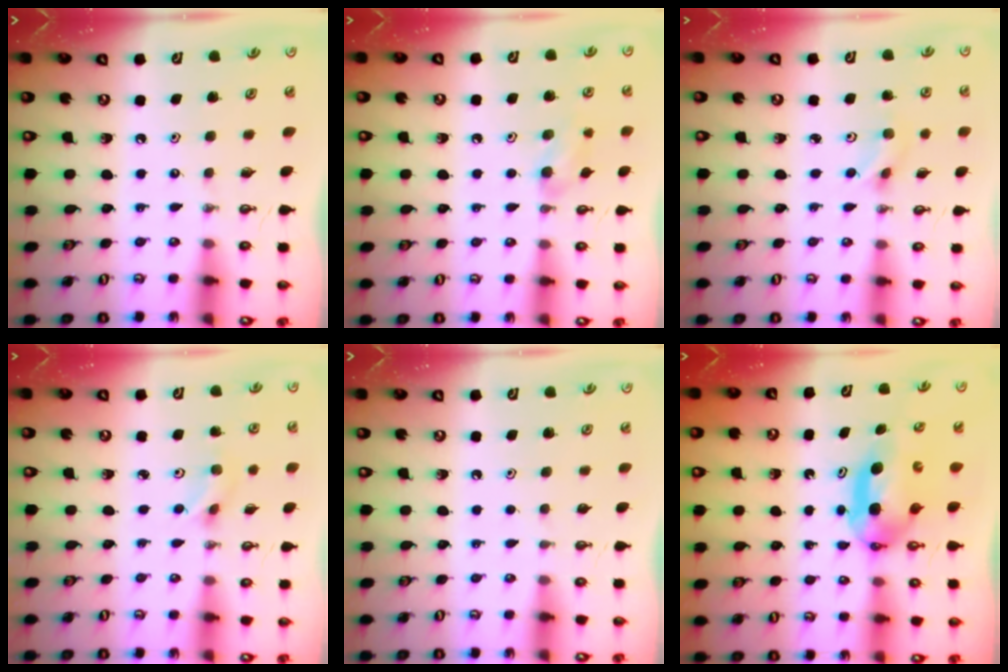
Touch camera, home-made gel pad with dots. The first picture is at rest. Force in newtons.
{"total": 7.5, "press": 7.4, "slide": 1.3}
{"total": 2.9, "press": 2.8, "slide": 0.6}
{"total": 2.9, "press": 2.8, "slide": 0.6}
{"total": 0.9, "press": 0.1, "slide": 0.9}
{"total": 6.6, "press": 5.7, "slide": 3.4}